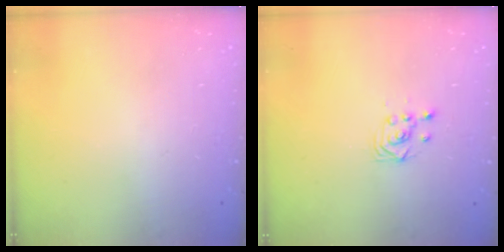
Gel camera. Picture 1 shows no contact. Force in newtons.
{"total": 3.4, "press": 3.4, "slide": 0.5}